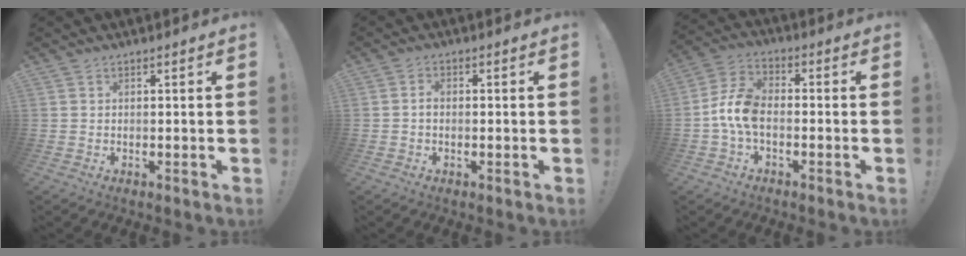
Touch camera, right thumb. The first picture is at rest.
{"total": 1.2, "force": [-0.4, 0.9, 0.7], "torque": [-0.021, 0.008, -0.005]}
{"total": 9.6, "force": [-2.4, 5.5, 7.5], "torque": [-0.148, 0.016, -0.036]}